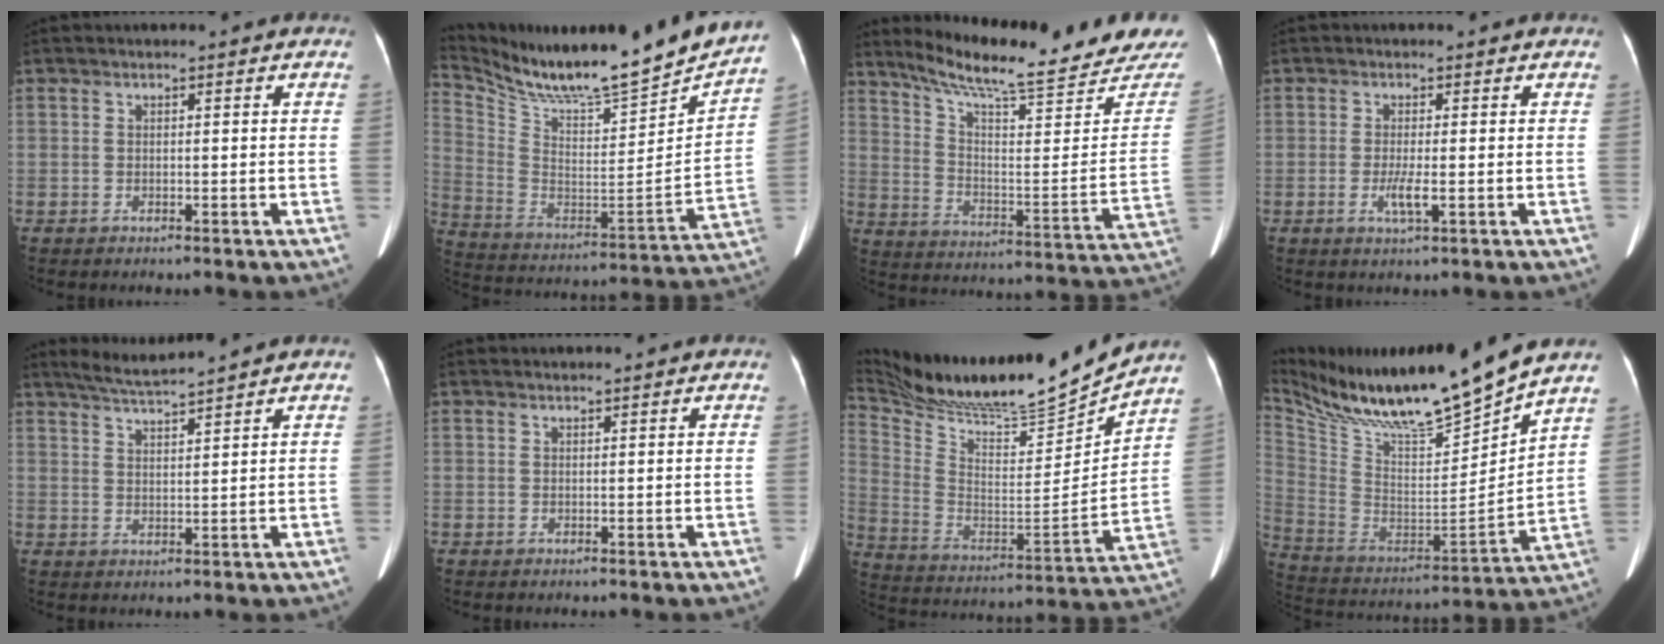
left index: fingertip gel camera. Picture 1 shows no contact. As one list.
[{"total": 24.7, "force": [22.3, 1.0, 10.5], "torque": [-0.196, -0.071, 0.344]}, {"total": 24.1, "force": [21.8, 2.9, 10.0], "torque": [-0.157, -0.072, 0.292]}, {"total": 2.6, "force": [-0.5, 0.3, 2.5], "torque": [-0.050, -0.005, -0.007]}, {"total": 5.1, "force": [4.7, -1.1, 1.5], "torque": [-0.032, 0.008, 0.089]}, {"total": 1.3, "force": [1.2, 0.0, 0.3], "torque": [-0.007, 0.018, 0.024]}, {"total": 23.5, "force": [21.7, 0.8, 9.0], "torque": [-0.181, -0.048, 0.357]}, {"total": 21.9, "force": [19.2, 0.4, 10.5], "torque": [-0.207, -0.036, 0.337]}]